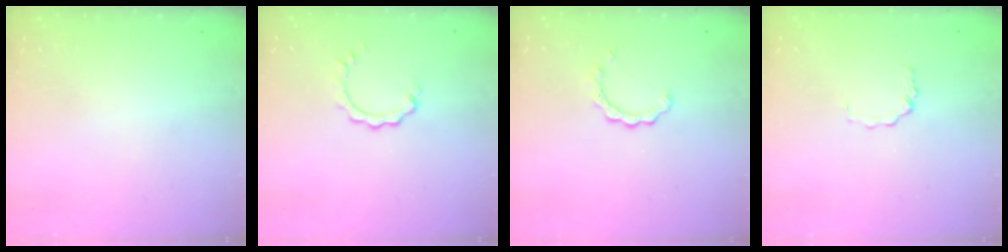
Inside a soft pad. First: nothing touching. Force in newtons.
{"total": 2.8, "press": 2.8, "slide": 0.3}
{"total": 2.1, "press": 2.1, "slide": 0.1}
{"total": 2.1, "press": 2.1, "slide": 0.3}